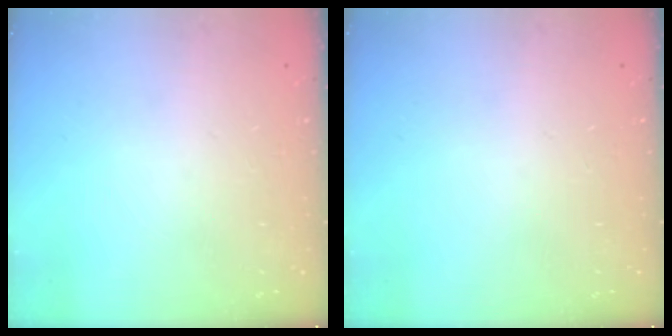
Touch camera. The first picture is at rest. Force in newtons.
{"total": 0.0}